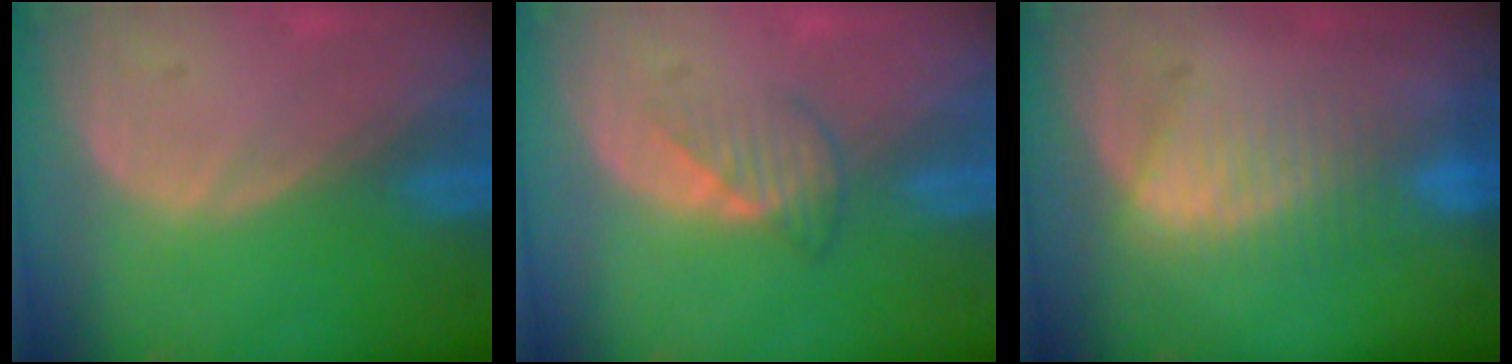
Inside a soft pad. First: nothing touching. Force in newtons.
{"total": 3.0, "press": 2.9, "slide": 0.7}
{"total": 6.8, "press": 6.8, "slide": 0.0}